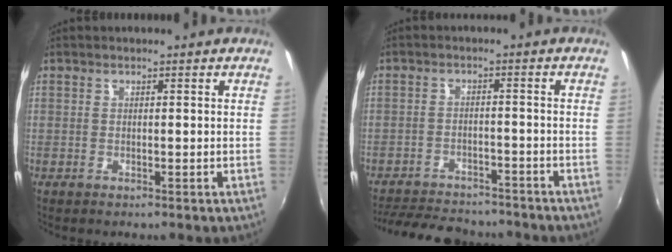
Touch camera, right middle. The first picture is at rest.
{"total": 15.5, "force": [-13.5, 5.1, 5.6], "torque": [-0.133, 0.001, -0.191]}